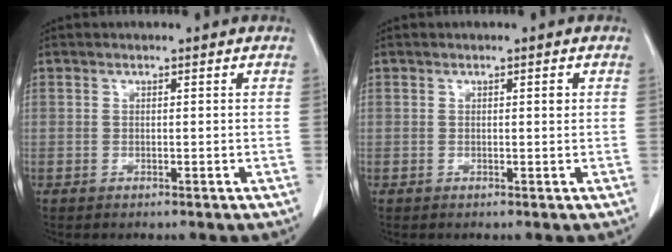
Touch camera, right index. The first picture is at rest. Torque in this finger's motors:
{"motor_torque": [0.13, -0.09, 0.00, 0.01]}